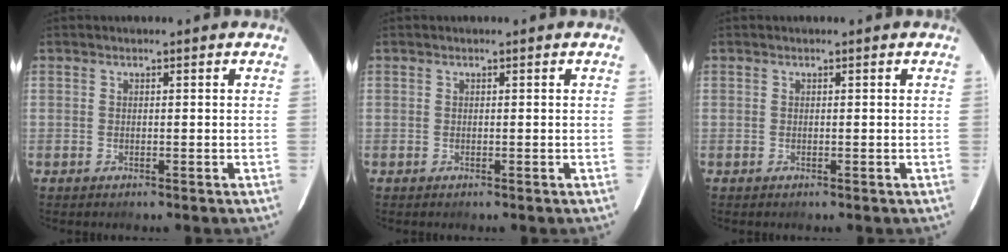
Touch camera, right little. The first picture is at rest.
{"total": 0.0}
{"total": 0.0}